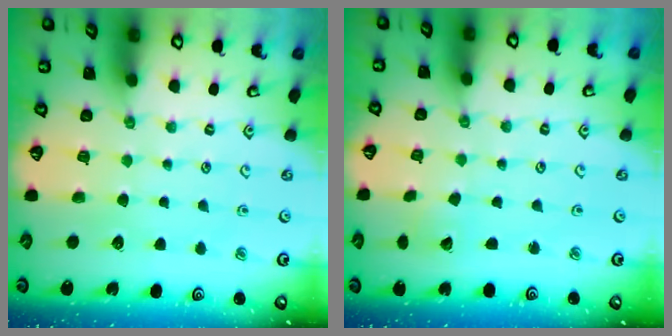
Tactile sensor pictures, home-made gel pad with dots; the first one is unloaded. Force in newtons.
{"total": 2.4, "press": 2.4, "slide": 0.2}